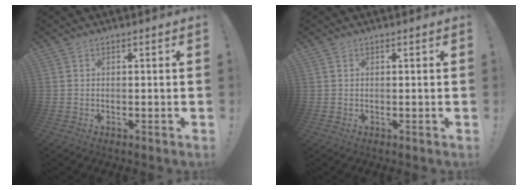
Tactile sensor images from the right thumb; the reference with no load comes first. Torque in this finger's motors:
{"motor_torque": [-0.11, -0.11, -0.05, 0.19, 0.02]}